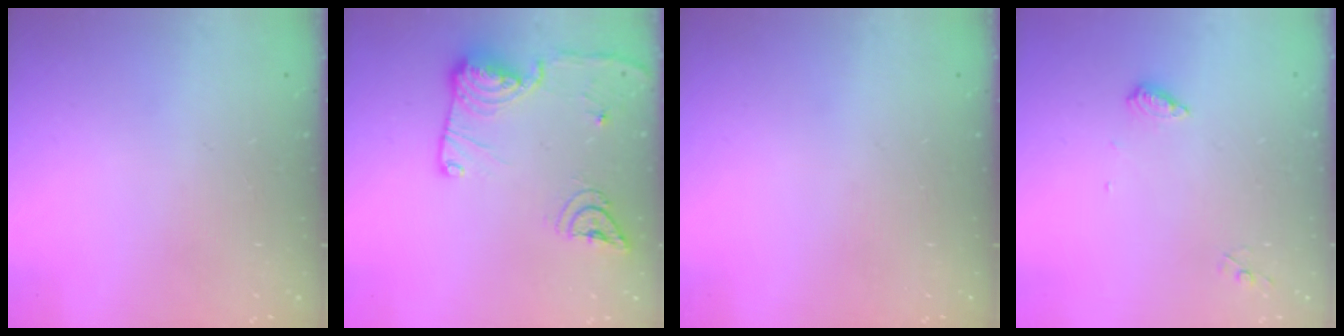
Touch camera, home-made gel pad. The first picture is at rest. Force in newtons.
{"total": 15.4, "press": 15.3, "slide": 1.9}
{"total": 0.0}
{"total": 6.3, "press": 6.2, "slide": 0.6}